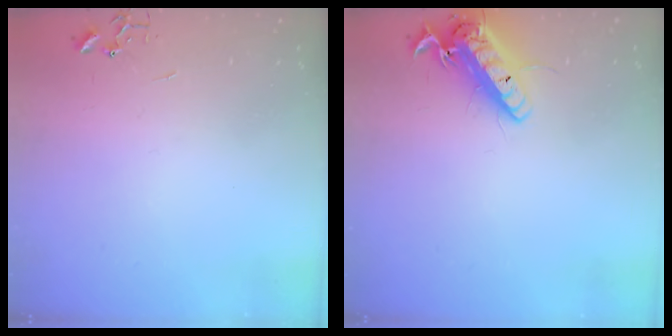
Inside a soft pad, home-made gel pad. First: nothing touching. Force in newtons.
{"total": 15.1, "press": 14.8, "slide": 3.3}